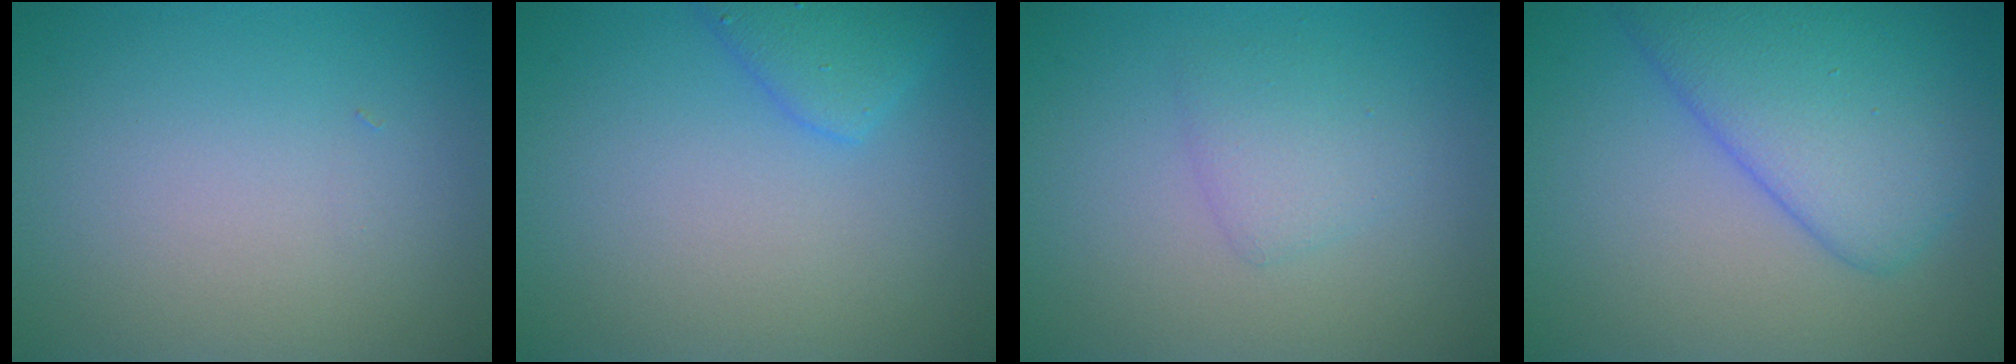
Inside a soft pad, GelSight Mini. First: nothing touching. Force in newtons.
{"total": 2.6, "press": 2.6, "slide": 0.2}
{"total": 1.9, "press": 1.9, "slide": 0.1}
{"total": 7.0, "press": 7.0, "slide": 0.3}